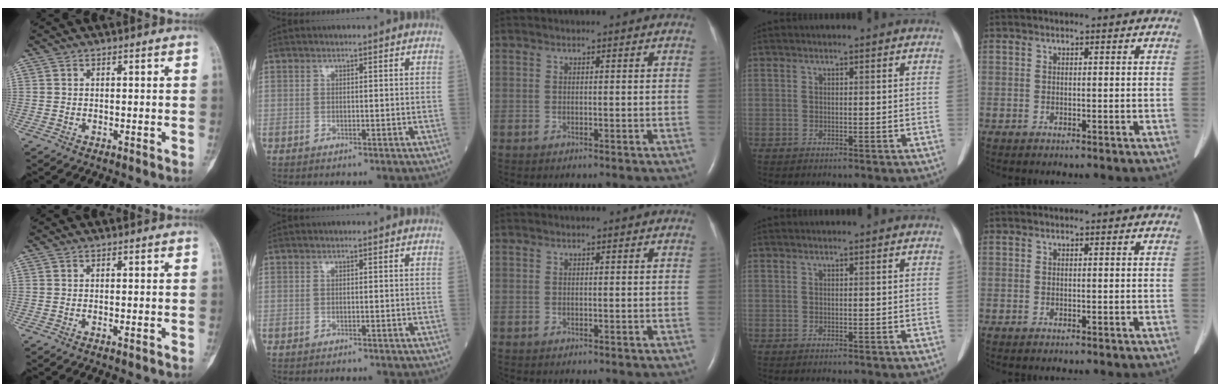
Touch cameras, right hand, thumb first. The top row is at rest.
{"thumb": {"total": 0.8, "force": [-0.4, 0.2, 0.7], "torque": [-0.014, 0.001, -0.004]}}